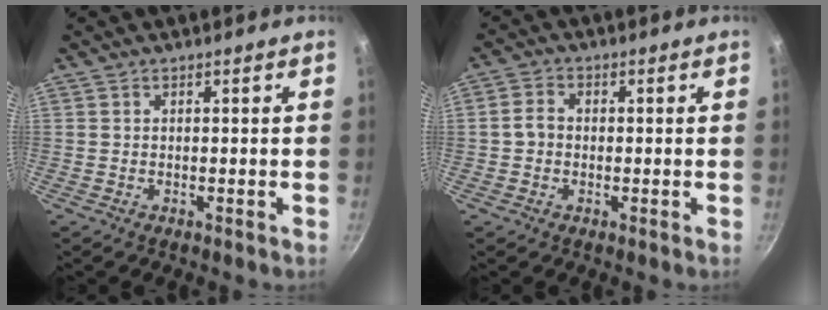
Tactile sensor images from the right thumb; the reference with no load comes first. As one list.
[{"total": 3.4, "force": [-0.3, 2.8, 1.8], "torque": [-0.025, 0.013, -0.013]}]